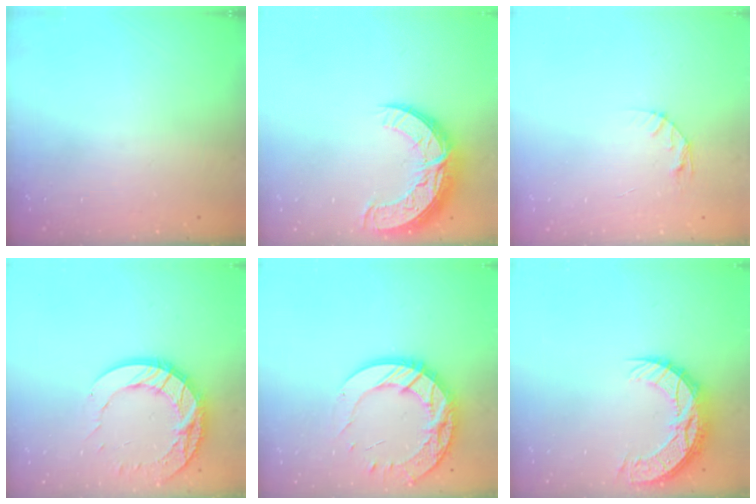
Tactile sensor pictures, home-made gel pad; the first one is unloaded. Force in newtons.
{"total": 13.9, "press": 13.9, "slide": 1.3}
{"total": 5.3, "press": 5.3, "slide": 0.6}
{"total": 14.8, "press": 14.7, "slide": 1.1}
{"total": 20.4, "press": 20.3, "slide": 1.7}
{"total": 12.2, "press": 12.2, "slide": 0.8}